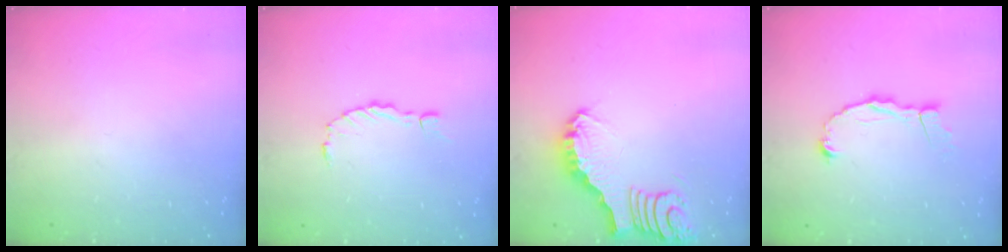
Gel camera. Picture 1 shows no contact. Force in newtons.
{"total": 0.6, "press": 0.6, "slide": 0.1}
{"total": 3.8, "press": 3.8, "slide": 0.3}
{"total": 7.1, "press": 7.1, "slide": 0.7}